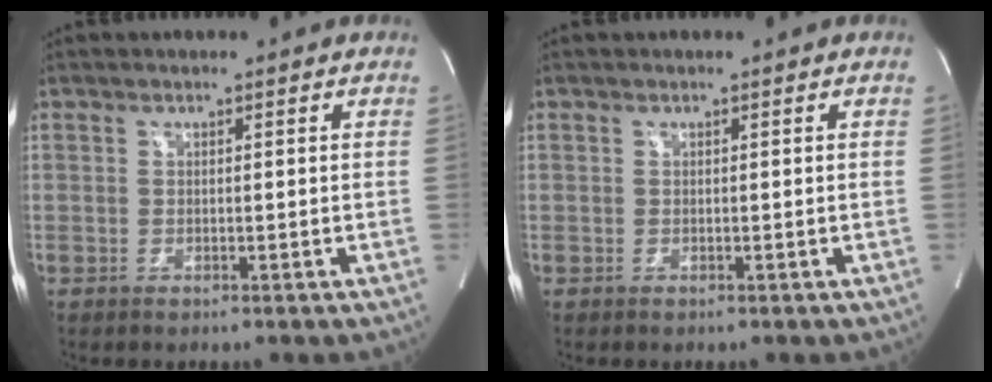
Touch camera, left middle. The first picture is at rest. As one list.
[{"total": 0.0}]